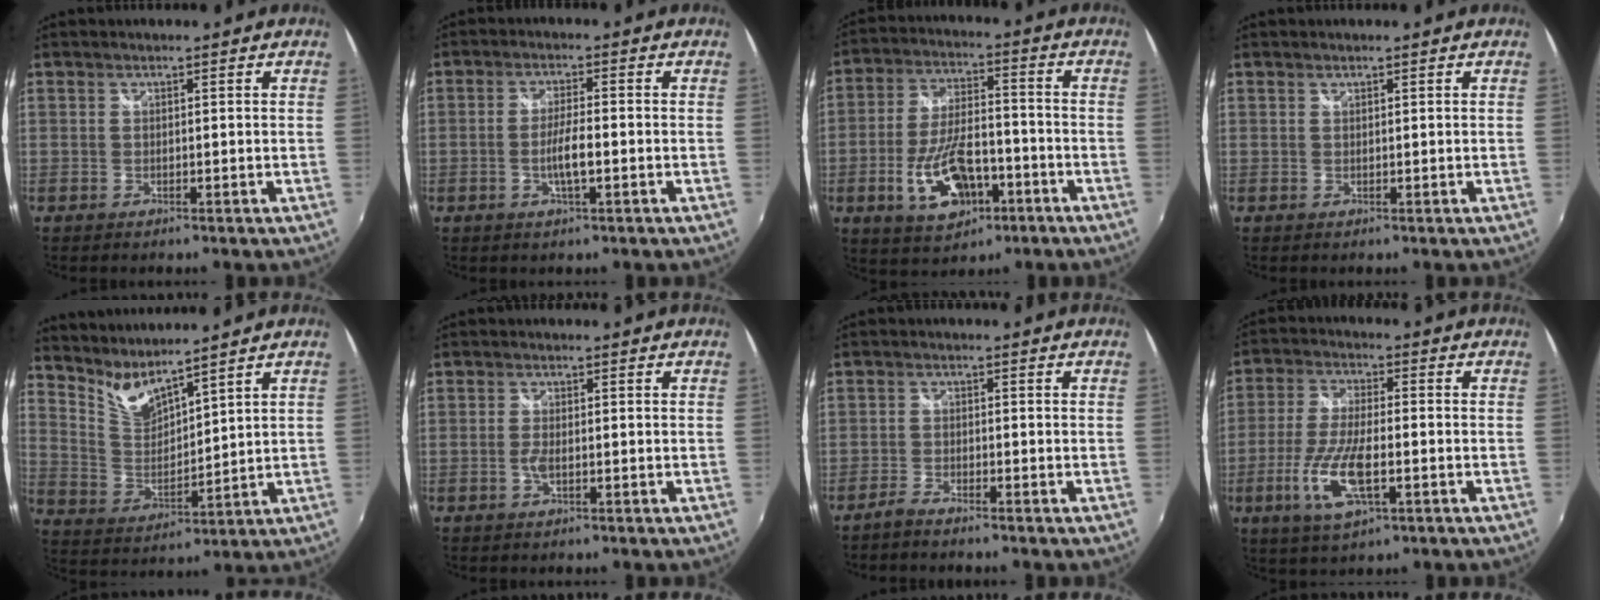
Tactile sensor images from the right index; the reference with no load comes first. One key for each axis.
{"total": 4.4, "fx": -1.2, "fy": 0.7, "fz": 4.2, "tx": -0.083, "ty": 0.001, "tz": -0.020}
{"total": 13.0, "fx": -5.2, "fy": 6.3, "fz": 10.1, "tx": -0.208, "ty": 0.001, "tz": -0.079}
{"total": 0.0}
{"total": 7.4, "fx": 6.7, "fy": 0.7, "fz": 2.9, "tx": -0.063, "ty": -0.019, "tz": 0.141}
{"total": 1.8, "fx": -0.6, "fy": 0.7, "fz": 1.6, "tx": -0.035, "ty": -0.001, "tz": -0.012}
{"total": 2.3, "fx": -2.2, "fy": 0.2, "fz": 0.8, "tx": -0.033, "ty": -0.003, "tz": -0.047}
{"total": 11.2, "fx": -3.6, "fy": 3.6, "fz": 9.9, "tx": -0.212, "ty": -0.009, "tz": -0.069}